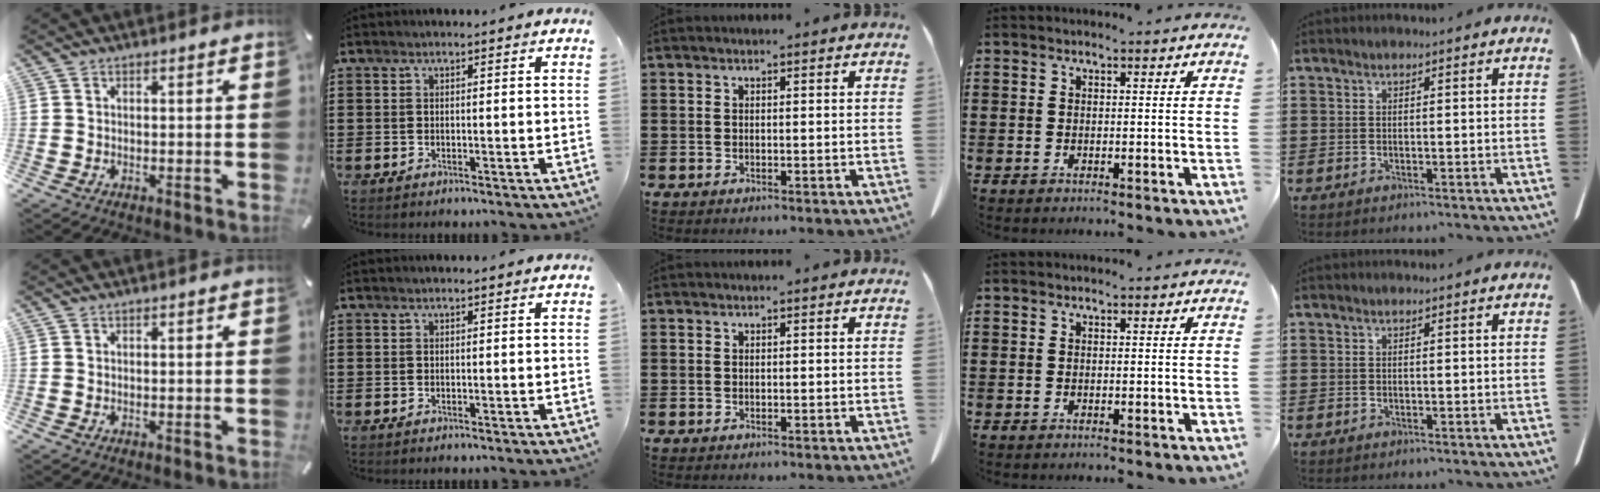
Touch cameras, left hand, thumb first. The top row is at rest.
{}